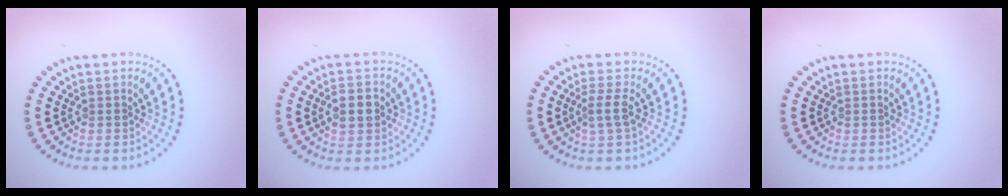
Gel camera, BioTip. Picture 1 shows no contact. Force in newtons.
{"total": 2.6, "press": 2.6, "slide": 0.1}
{"total": 1.7, "press": 1.3, "slide": 1.1}
{"total": 0.0}